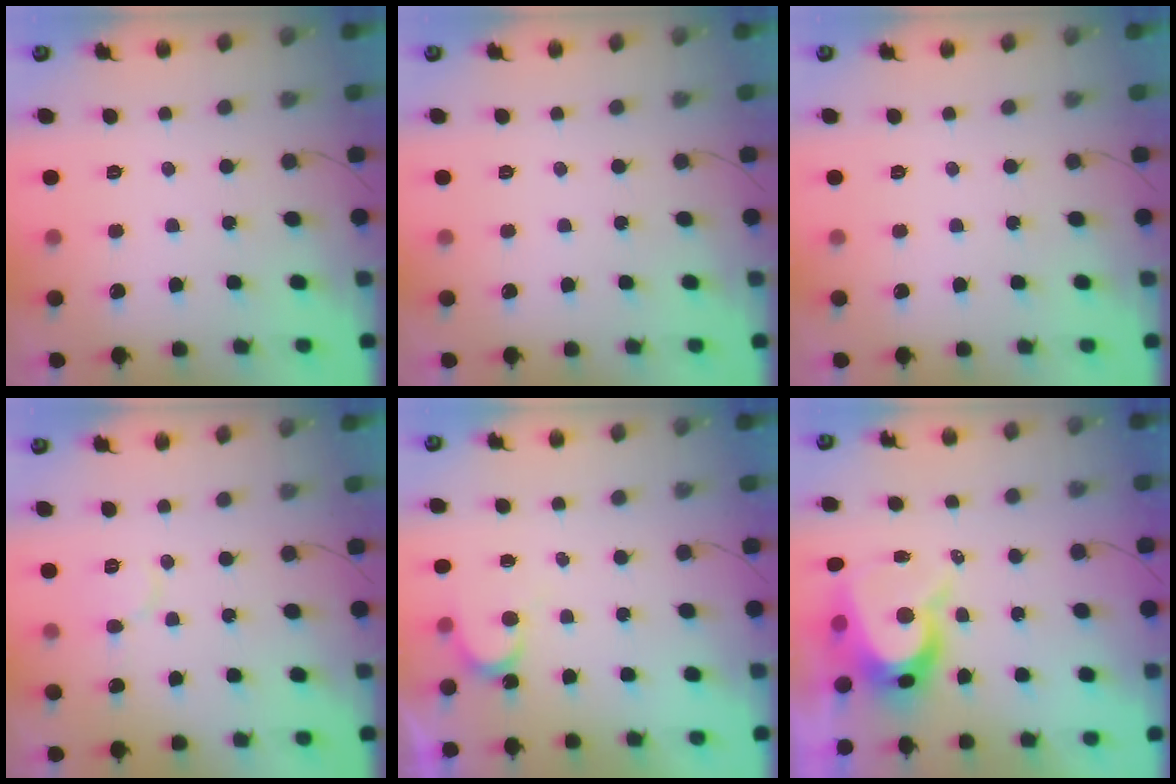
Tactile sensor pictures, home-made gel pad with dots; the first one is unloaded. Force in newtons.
{"total": 0.0}
{"total": 0.0}
{"total": 4.1, "press": 4.1, "slide": 0.5}
{"total": 3.9, "press": 3.9, "slide": 0.4}
{"total": 9.7, "press": 9.6, "slide": 0.8}